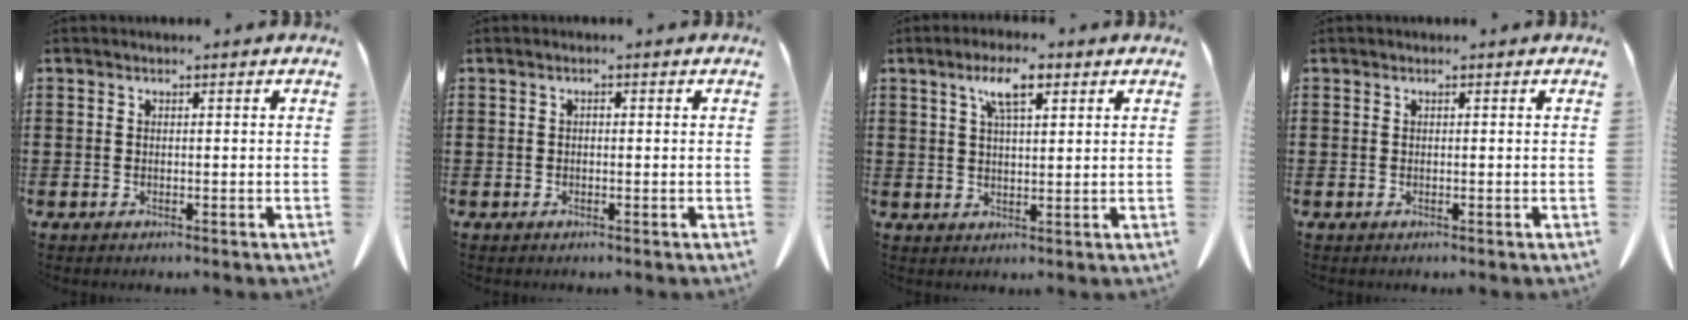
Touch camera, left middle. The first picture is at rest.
{"total": 0.6, "force": [-0.2, 0.3, 0.5], "torque": [-0.011, -0.001, -0.003]}
{"total": 6.2, "force": [3.4, 1.7, 4.9], "torque": [-0.097, 0.007, 0.055]}
{"total": 0.0}